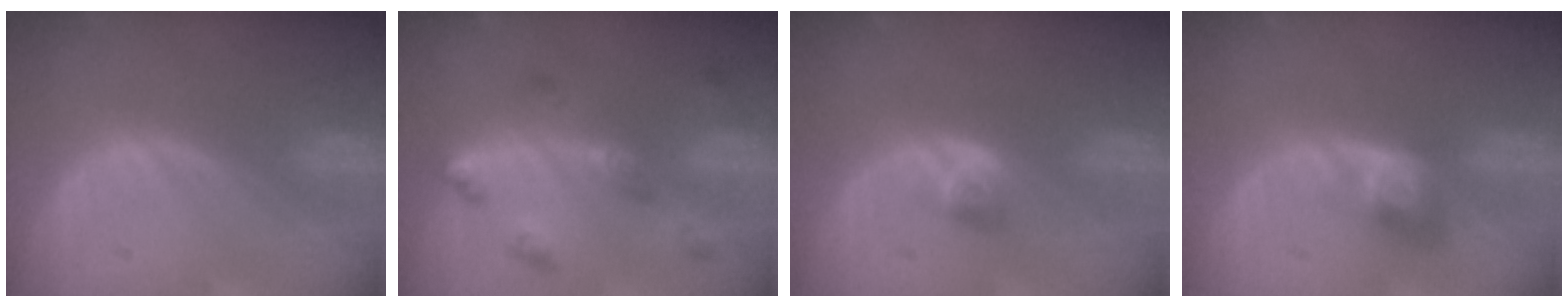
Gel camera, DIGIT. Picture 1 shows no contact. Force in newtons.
{"total": 6.5, "press": 5.9, "slide": 2.7}
{"total": 2.7, "press": 2.4, "slide": 1.2}
{"total": 3.5, "press": 3.5, "slide": 0.2}